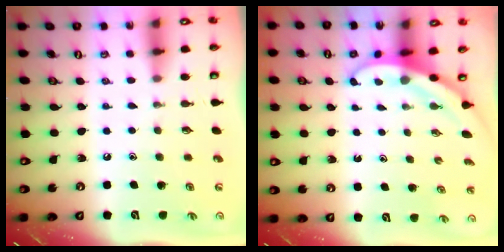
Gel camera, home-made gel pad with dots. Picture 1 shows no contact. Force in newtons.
{"total": 3.2, "press": 3.2, "slide": 0.1}